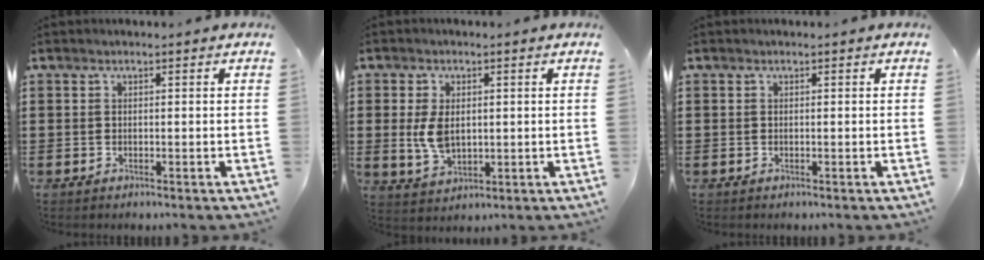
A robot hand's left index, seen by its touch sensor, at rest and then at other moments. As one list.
[{"total": 5.3, "force": [0.7, 3.3, 4.1], "torque": [-0.107, 0.000, 0.006]}, {"total": 0.0}]